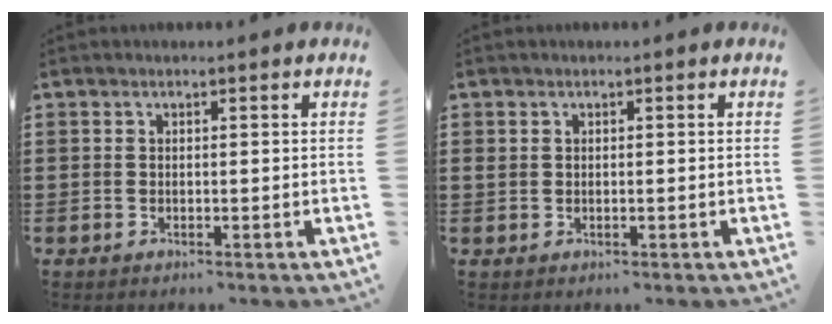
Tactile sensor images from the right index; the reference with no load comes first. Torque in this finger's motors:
{"motor_torque": [-0.17, 0.17, 0.00, 0.00]}